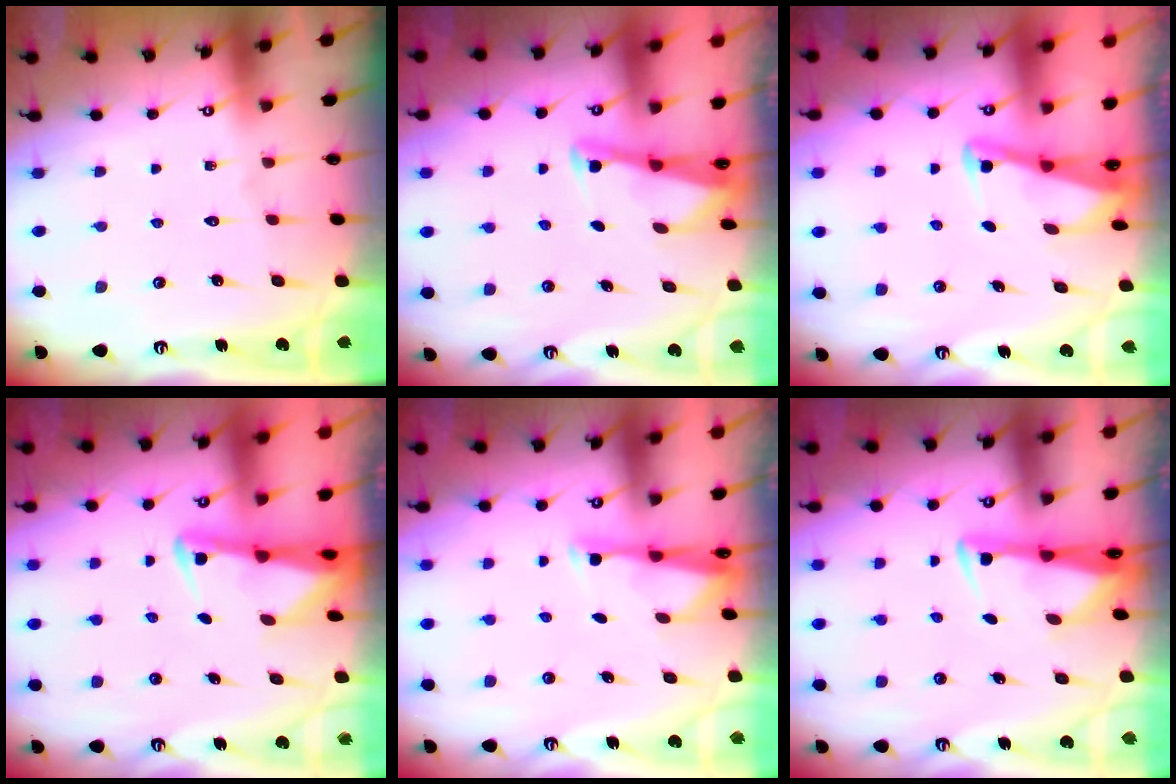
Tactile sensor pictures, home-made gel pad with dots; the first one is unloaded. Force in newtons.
{"total": 2.6, "press": 2.6, "slide": 0.1}
{"total": 2.9, "press": 2.9, "slide": 0.4}
{"total": 2.5, "press": 2.4, "slide": 0.6}
{"total": 2.9, "press": 2.9, "slide": 0.6}
{"total": 2.9, "press": 2.8, "slide": 0.9}